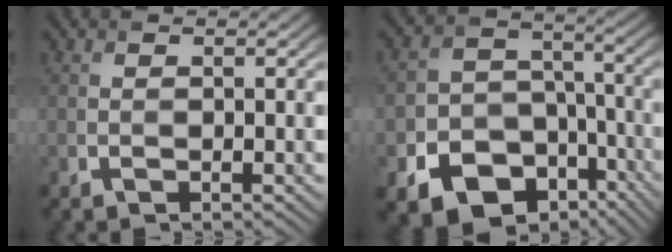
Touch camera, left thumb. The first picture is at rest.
{"total": 16.7, "force": [-9.5, 12.3, 6.1], "torque": [-0.135, -0.062, -0.143]}